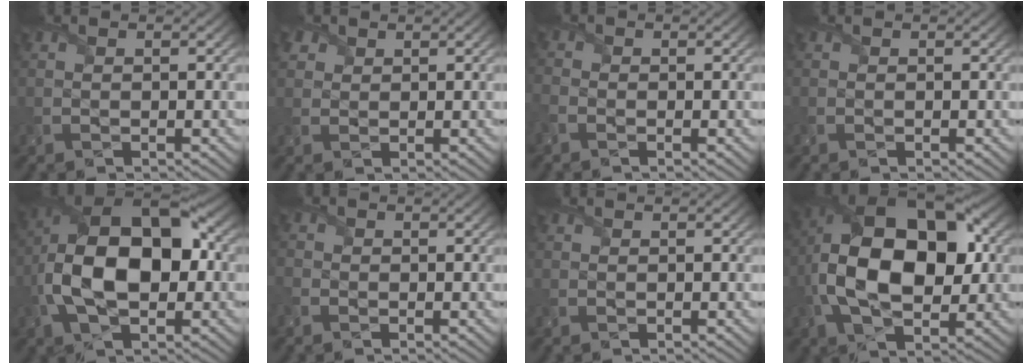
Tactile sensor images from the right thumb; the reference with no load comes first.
{"total": 2.0, "force": [1.3, 1.5, 0.2], "torque": [-0.014, 0.009, 0.024]}
{"total": 1.6, "force": [-1.1, 1.0, 0.6], "torque": [-0.027, -0.002, -0.033]}
{"total": 0.0}
{"total": 16.7, "force": [-1.1, 9.8, 13.6], "torque": [-0.248, 0.010, -0.033]}
{"total": 1.3, "force": [-0.9, 0.9, 0.2], "torque": [-0.014, -0.003, -0.024]}
{"total": 0.0}
{"total": 18.0, "force": [0.5, 10.6, 14.6], "torque": [-0.261, 0.016, -0.007]}